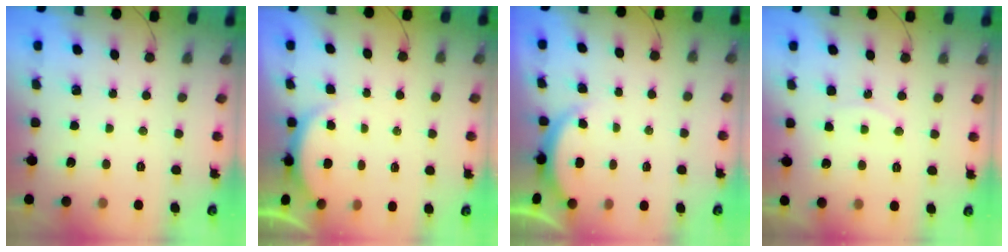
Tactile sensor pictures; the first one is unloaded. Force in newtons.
{"total": 2.9, "press": 2.2, "slide": 1.8}
{"total": 2.1, "press": 2.0, "slide": 0.3}
{"total": 6.3, "press": 6.2, "slide": 0.7}